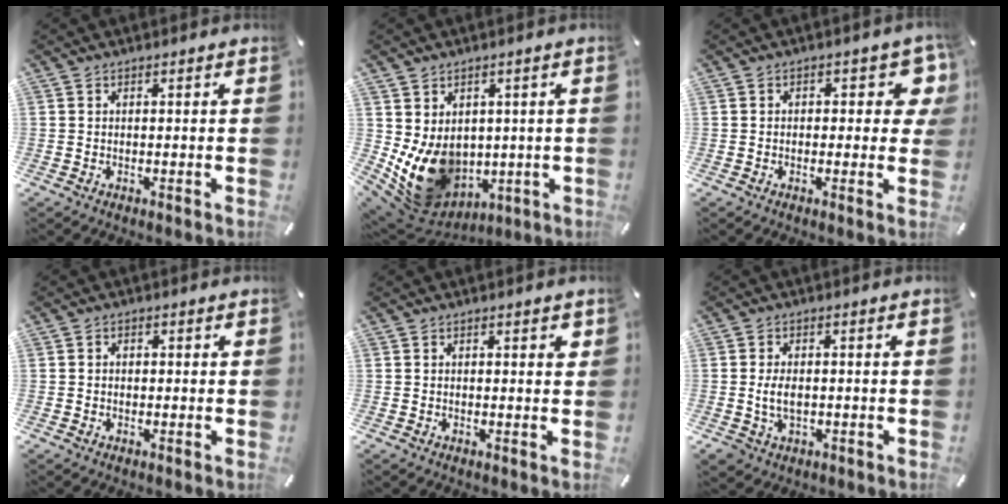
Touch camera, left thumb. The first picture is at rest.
{"total": 12.3, "force": [0.0, 10.5, 6.3], "torque": [-0.133, -0.027, 0.010]}
{"total": 6.6, "force": [1.5, 3.7, 5.2], "torque": [-0.053, -0.002, 0.019]}
{"total": 1.4, "force": [-0.3, 1.3, 0.6], "torque": [-0.012, 0.007, -0.008]}
{"total": 1.2, "force": [0.4, 0.5, 1.0], "torque": [-0.012, 0.001, 0.003]}
{"total": 4.8, "force": [-0.5, 3.3, 3.4], "torque": [-0.075, 0.003, -0.012]}